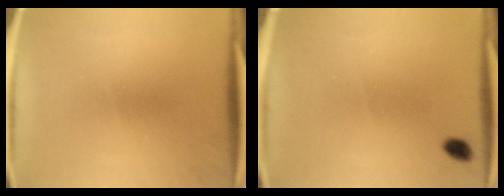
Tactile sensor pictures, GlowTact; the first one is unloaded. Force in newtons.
{"total": 2.0}